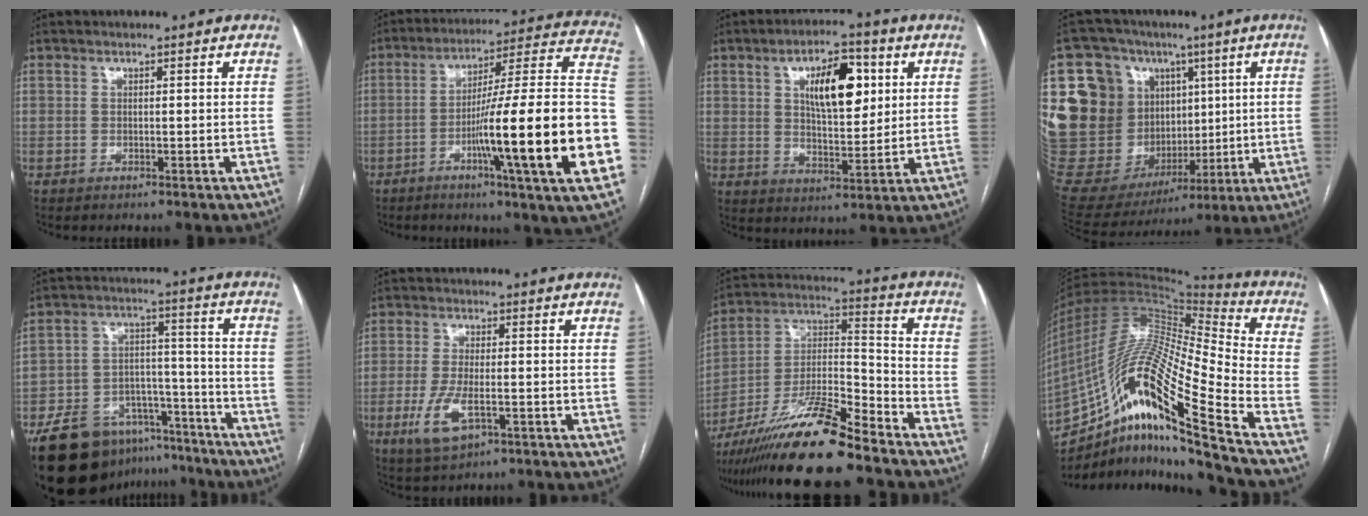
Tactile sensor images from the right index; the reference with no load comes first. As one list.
[{"total": 26.0, "force": [-6.8, -0.2, 25.1], "torque": [-0.287, -0.001, -0.113]}, {"total": 11.3, "force": [3.7, 4.5, 9.7], "torque": [-0.156, 0.012, 0.065]}, {"total": 31.7, "force": [6.7, 24.3, 19.2], "torque": [-0.439, 0.090, 0.149]}, {"total": 17.7, "force": [-13.4, 9.3, 6.9], "torque": [-0.112, 0.047, -0.207]}, {"total": 7.0, "force": [-2.6, 2.4, 6.1], "torque": [-0.132, -0.013, -0.042]}, {"total": 17.2, "force": [-13.4, 1.3, 10.7], "torque": [-0.205, -0.004, -0.240]}, {"total": 23.1, "force": [-13.4, 0.8, 18.8], "torque": [-0.375, -0.005, -0.245]}]